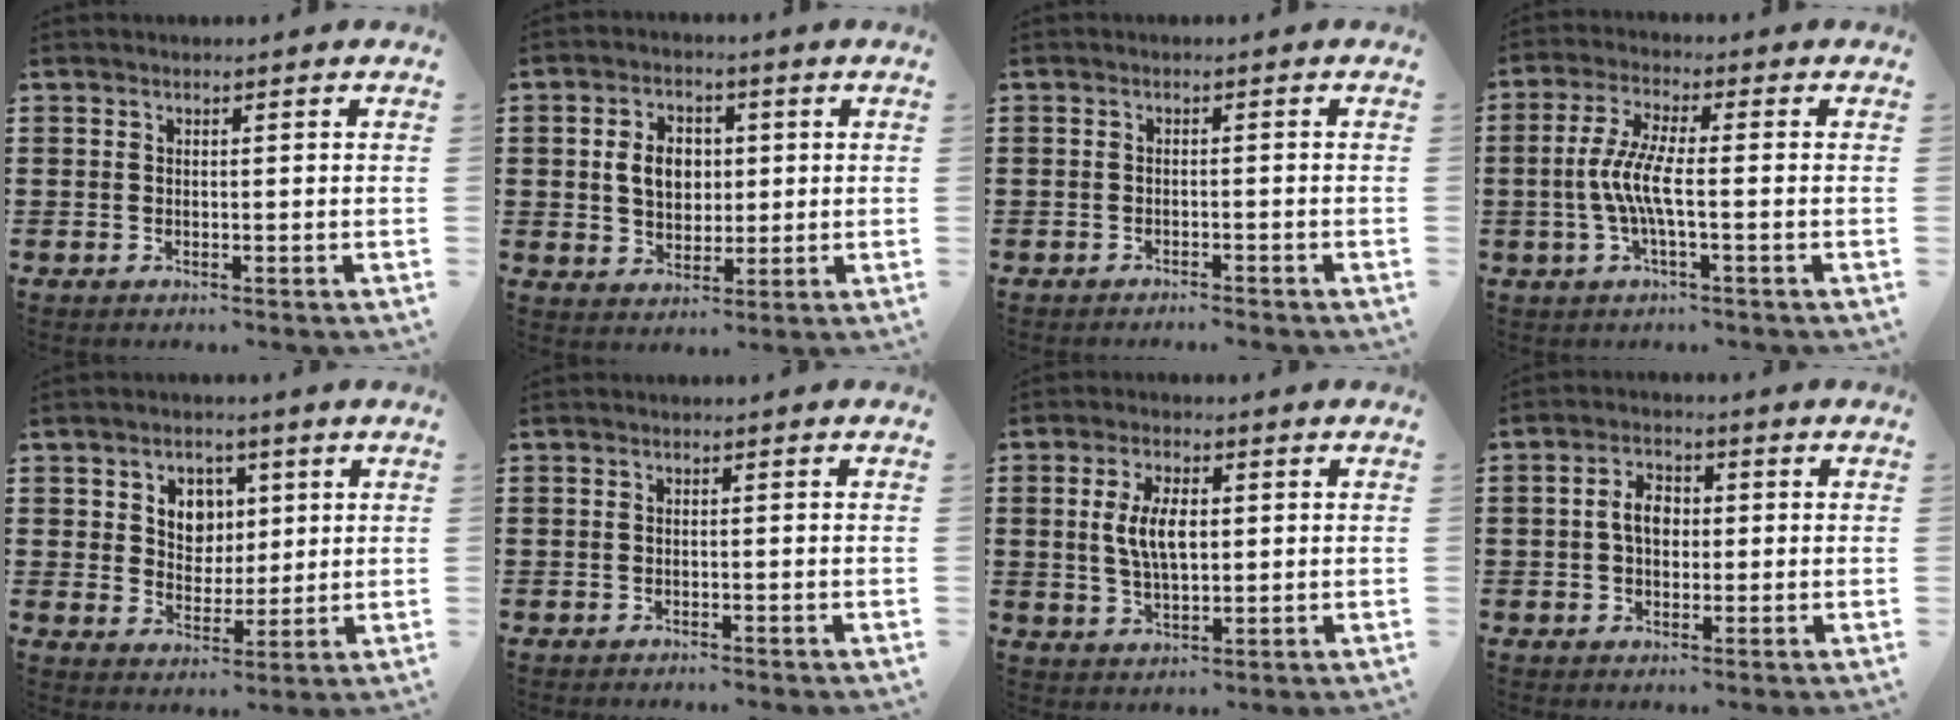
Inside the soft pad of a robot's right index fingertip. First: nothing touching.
{"total": 5.8, "force": [0.6, 4.3, 3.9], "torque": [-0.087, 0.010, 0.003]}
{"total": 1.3, "force": [-1.2, -0.3, 0.0], "torque": [-0.003, 0.000, -0.025]}
{"total": 6.1, "force": [-1.4, 0.9, 5.9], "torque": [-0.139, -0.014, -0.037]}
{"total": 4.9, "force": [1.7, 4.2, 1.9], "torque": [-0.049, 0.012, 0.025]}
{"total": 0.7, "force": [-0.7, -0.2, 0.0], "torque": [-0.001, -0.004, -0.013]}
{"total": 6.2, "force": [0.6, 2.7, 5.5], "torque": [-0.117, 0.007, 0.006]}
{"total": 4.1, "force": [0.0, 2.5, 3.2], "torque": [-0.067, 0.012, -0.003]}